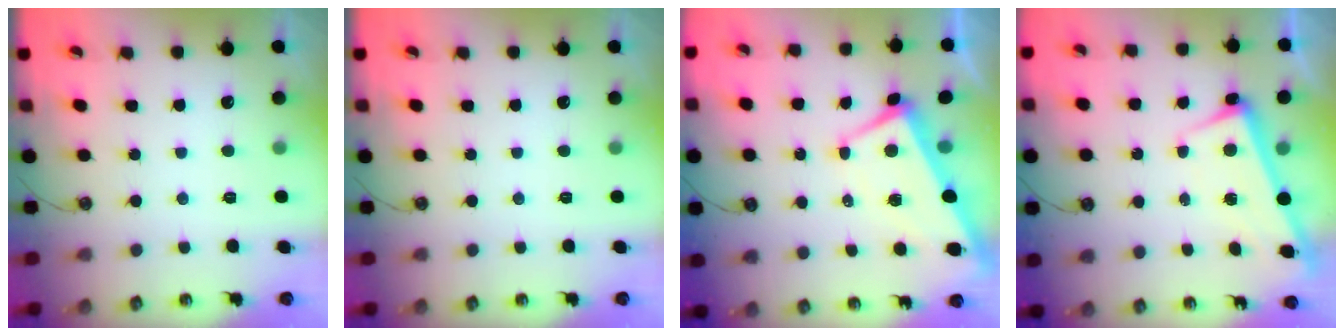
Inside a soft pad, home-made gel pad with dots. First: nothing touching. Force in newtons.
{"total": 0.0}
{"total": 1.9, "press": 1.7, "slide": 0.8}
{"total": 2.7, "press": 2.7, "slide": 0.6}